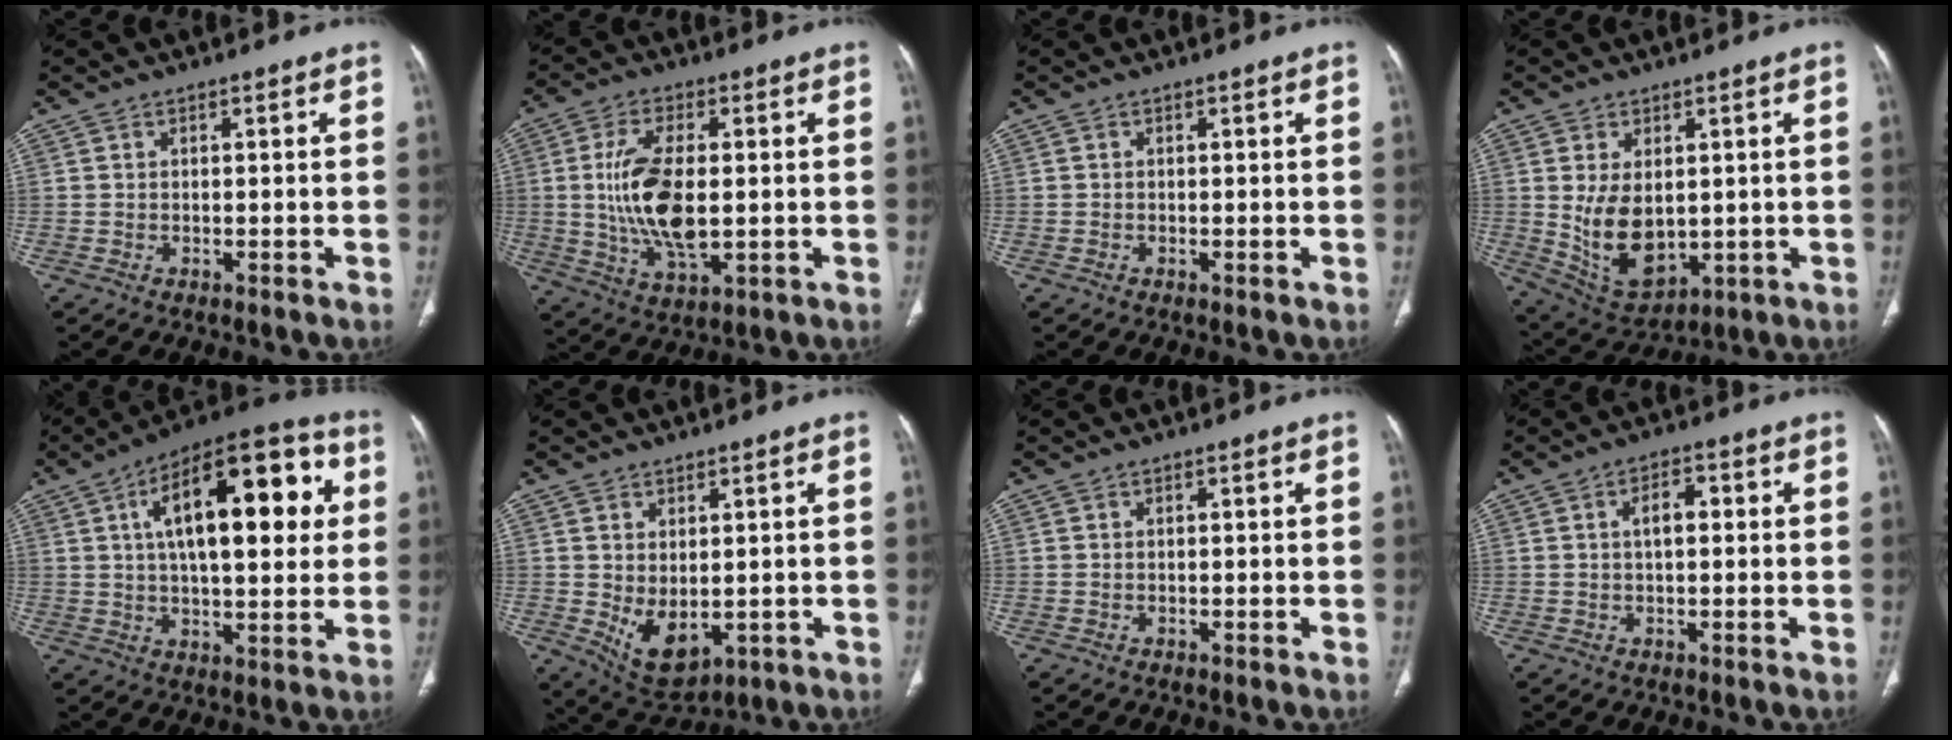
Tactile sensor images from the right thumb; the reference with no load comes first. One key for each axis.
{"total": 13.5, "fx": 0.2, "fy": 6.3, "fz": 11.9, "tx": -0.234, "ty": -0.010, "tz": 0.009}
{"total": 0.0}
{"total": 11.5, "fx": 0.2, "fy": 7.3, "fz": 8.9, "tx": -0.138, "ty": -0.012, "tz": 0.034}
{"total": 23.2, "fx": 5.7, "fy": 9.9, "fz": 20.1, "tx": -0.276, "ty": 0.016, "tz": 0.077}
{"total": 7.7, "fx": -0.7, "fy": 4.6, "fz": 6.2, "tx": -0.090, "ty": -0.011, "tz": 0.015}
{"total": 0.0}
{"total": 4.0, "fx": 0.7, "fy": 1.9, "fz": 3.4, "tx": -0.055, "ty": 0.011, "tz": 0.009}